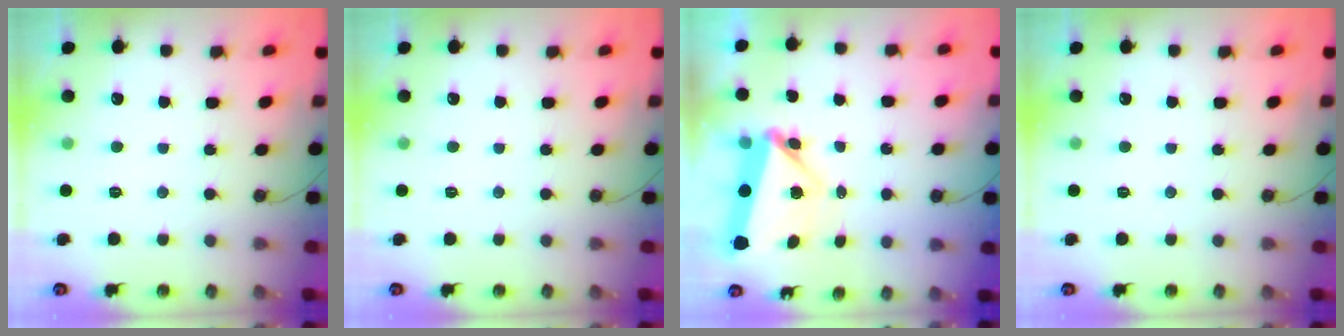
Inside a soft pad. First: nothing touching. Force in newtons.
{"total": 0.0}
{"total": 5.8, "press": 5.8, "slide": 0.3}
{"total": 0.0}